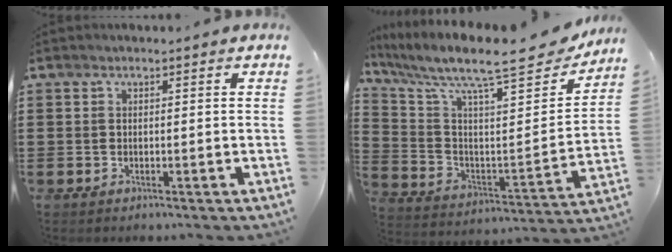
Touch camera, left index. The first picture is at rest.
{"total": 11.0, "force": [9.1, 1.6, 6.0], "torque": [-0.135, -0.076, 0.143]}